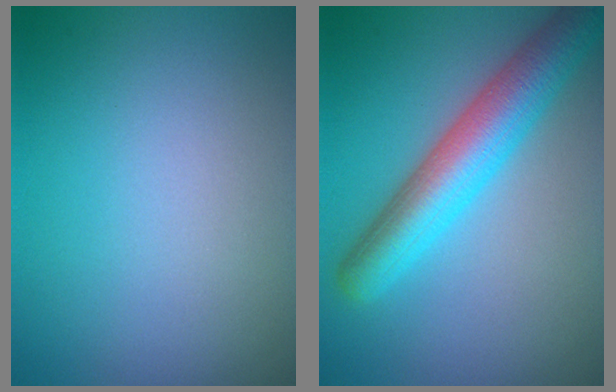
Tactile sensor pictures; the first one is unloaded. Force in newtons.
{"total": 6.2, "press": 6.2, "slide": 0.1}